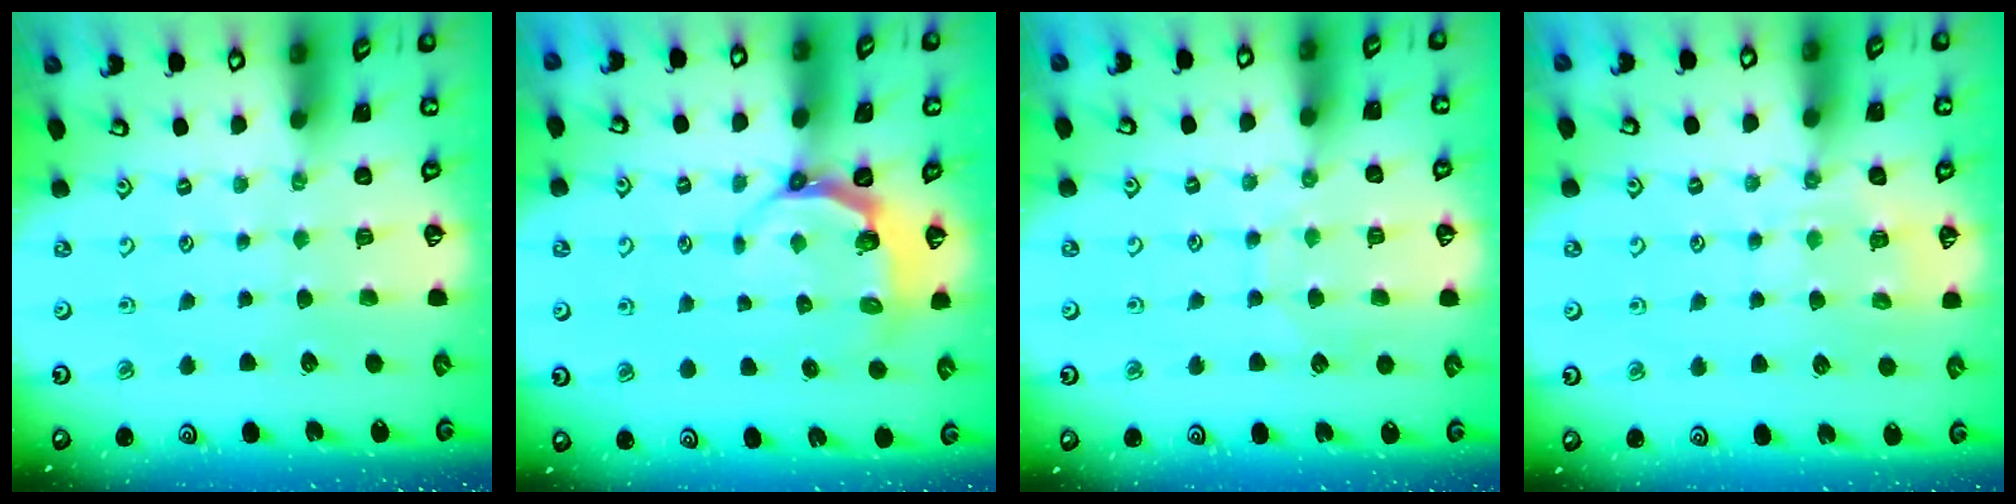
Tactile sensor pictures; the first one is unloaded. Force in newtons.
{"total": 5.0, "press": 4.1, "slide": 2.9}
{"total": 7.0, "press": 7.0, "slide": 0.6}
{"total": 7.8, "press": 7.8, "slide": 0.7}